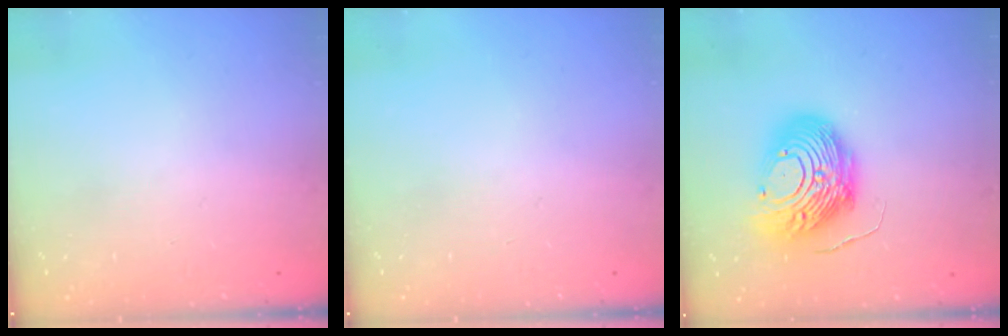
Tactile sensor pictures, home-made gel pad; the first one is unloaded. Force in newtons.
{"total": 0.0}
{"total": 15.5, "press": 15.4, "slide": 1.7}